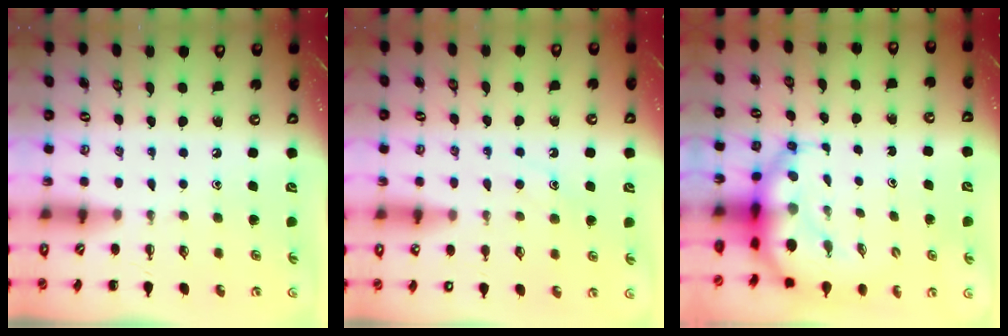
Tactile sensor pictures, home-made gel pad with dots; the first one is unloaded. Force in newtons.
{"total": 9.7, "press": 9.6, "slide": 1.2}
{"total": 6.9, "press": 6.7, "slide": 1.7}